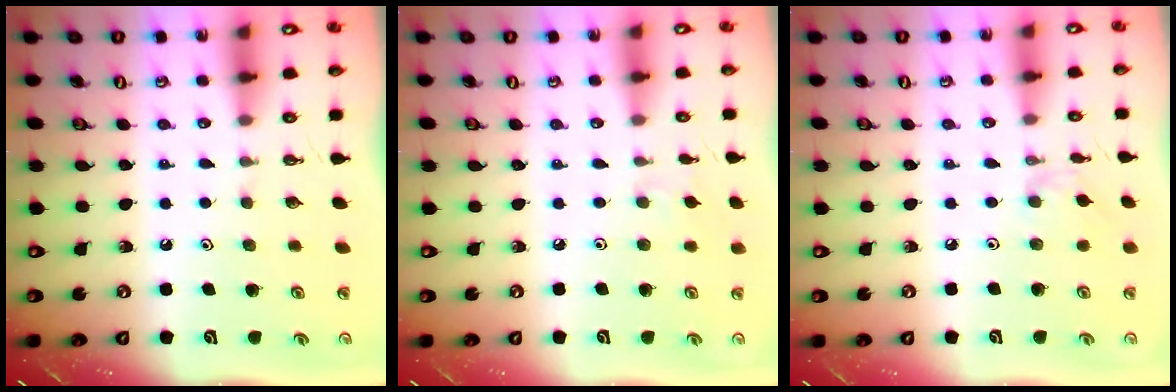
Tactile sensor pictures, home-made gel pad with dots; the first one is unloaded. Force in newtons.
{"total": 2.4, "press": 2.3, "slide": 0.5}
{"total": 1.3, "press": 1.2, "slide": 0.4}